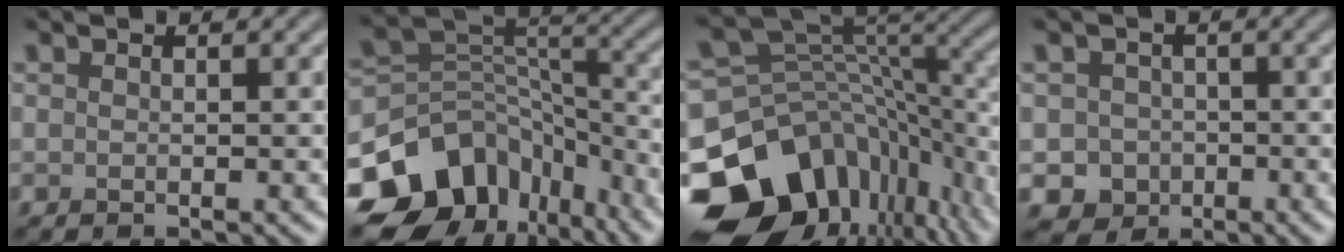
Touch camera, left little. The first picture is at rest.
{"total": 13.0, "force": [-8.2, 9.0, 4.6], "torque": [-0.097, 0.017, -0.128]}
{"total": 14.9, "force": [-7.4, 10.2, 8.0], "torque": [-0.181, -0.012, -0.118]}
{"total": 3.6, "force": [-1.3, 3.3, 0.7], "torque": [0.001, -0.003, -0.026]}